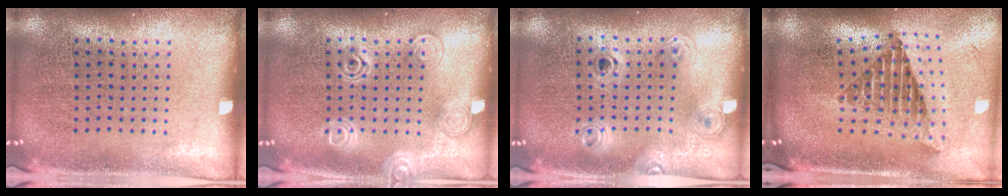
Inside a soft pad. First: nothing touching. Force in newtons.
{"total": 2.3, "press": 2.2, "slide": 0.3}
{"total": 1.2, "press": 1.0, "slide": 0.7}
{"total": 2.4, "press": 1.7, "slide": 1.8}